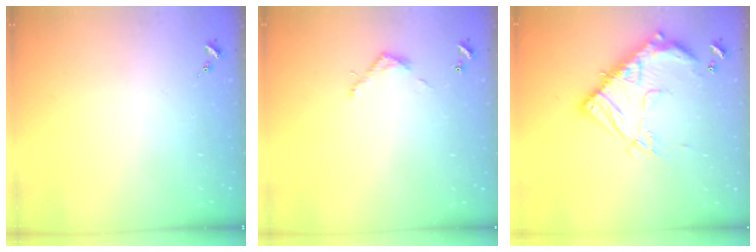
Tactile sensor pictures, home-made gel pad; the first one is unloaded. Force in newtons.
{"total": 3.2, "press": 3.2, "slide": 0.2}
{"total": 17.8, "press": 17.7, "slide": 1.9}